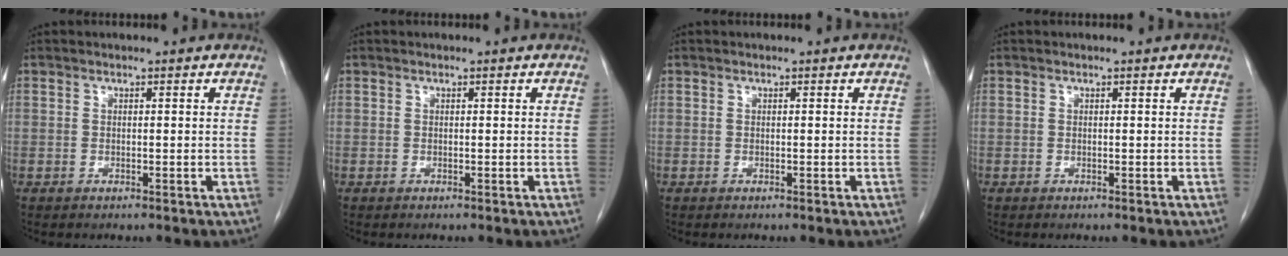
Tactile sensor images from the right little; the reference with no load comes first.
{"total": 0.0}
{"total": 0.0}
{"total": 0.0}